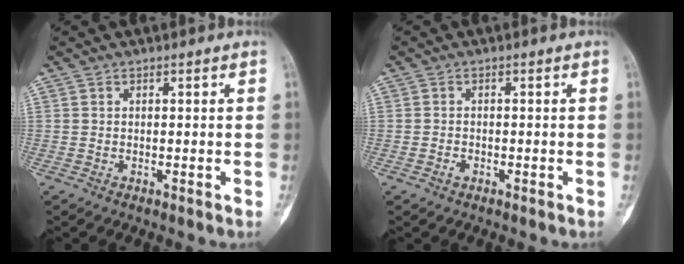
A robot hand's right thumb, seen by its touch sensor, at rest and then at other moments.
{"total": 1.1, "force": [-0.6, 0.7, 0.5], "torque": [-0.005, 0.005, -0.012]}